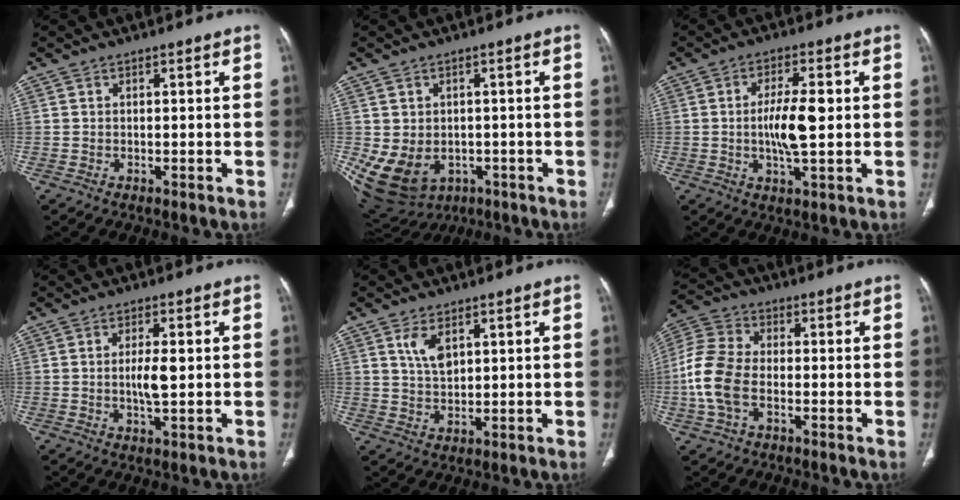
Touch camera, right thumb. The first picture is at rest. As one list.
[{"total": 13.4, "force": [-3.4, 11.0, 6.9], "torque": [-0.144, 0.009, -0.025]}, {"total": 8.3, "force": [0.2, 2.7, 7.8], "torque": [-0.145, 0.000, 0.002]}, {"total": 4.5, "force": [0.2, 1.4, 4.3], "torque": [-0.081, -0.004, 0.004]}, {"total": 4.9, "force": [2.2, 2.5, 3.6], "torque": [-0.063, -0.011, 0.049]}, {"total": 10.9, "force": [-2.3, 6.7, 8.3], "torque": [-0.189, 0.019, -0.053]}]